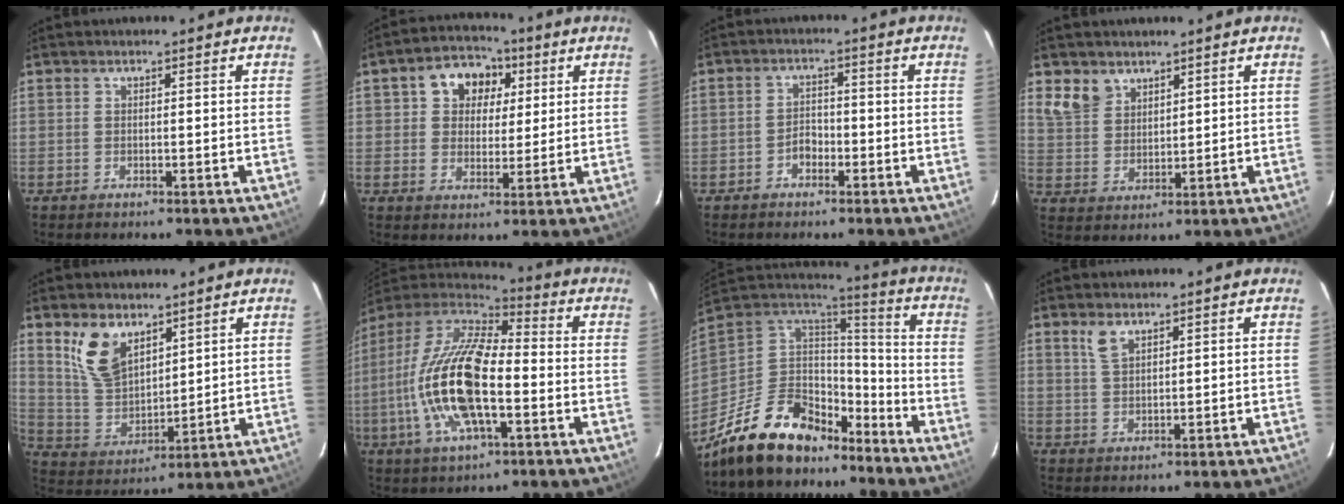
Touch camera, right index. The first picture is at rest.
{"total": 9.0, "force": [3.0, 7.2, 4.4], "torque": [-0.084, 0.028, 0.048]}
{"total": 2.7, "force": [-1.8, 1.8, 1.1], "torque": [-0.024, 0.008, -0.028]}
{"total": 5.7, "force": [3.9, 3.8, 1.8], "torque": [-0.037, 0.014, 0.084]}
{"total": 10.6, "force": [6.2, 5.9, 6.3], "torque": [-0.125, 0.009, 0.135]}
{"total": 20.2, "force": [-4.3, 7.7, 18.2], "torque": [-0.367, -0.011, -0.090]}
{"total": 21.0, "force": [-14.8, 10.8, 10.2], "torque": [-0.232, 0.008, -0.241]}
{"total": 3.2, "force": [2.1, 1.4, 2.0], "torque": [-0.039, 0.003, 0.043]}